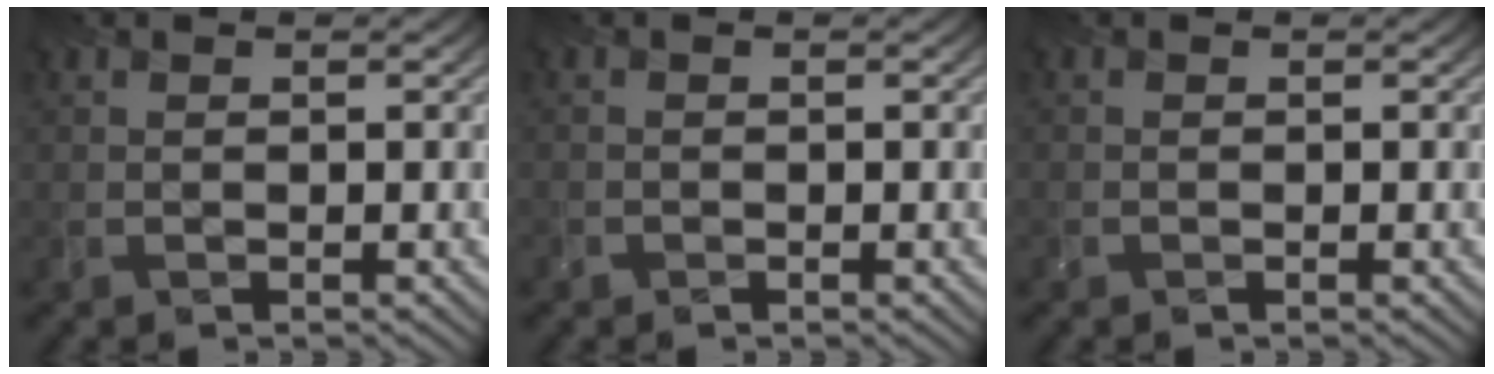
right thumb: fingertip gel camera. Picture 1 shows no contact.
{"total": 0.6, "force": [-0.4, 0.4, 0.0], "torque": [0.000, -0.003, -0.008]}
{"total": 0.0}